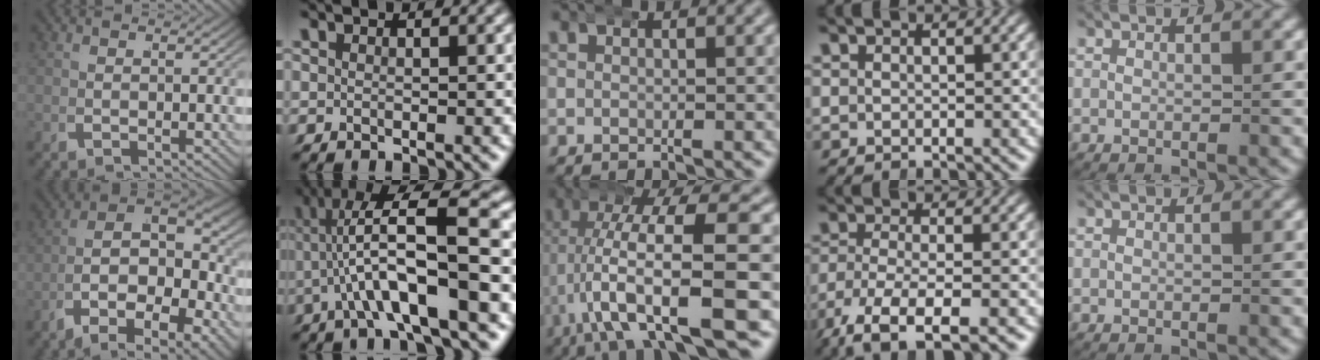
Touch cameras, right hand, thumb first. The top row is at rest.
{"thumb": {"total": 14.2, "force": [-2.5, 9.3, 10.5], "torque": [-0.188, -0.048, -0.030]}, "index": {"total": 10.8, "force": [0.7, 4.1, 10.0], "torque": [-0.156, 0.020, 0.007]}, "middle": {"total": 11.5, "force": [-3.2, 4.3, 10.1], "torque": [-0.184, -0.019, -0.041]}, "ring": {"total": 9.4, "force": [-6.8, 3.9, 5.2], "torque": [-0.114, -0.058, -0.078]}}